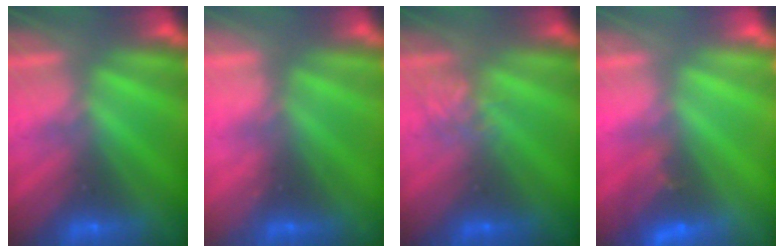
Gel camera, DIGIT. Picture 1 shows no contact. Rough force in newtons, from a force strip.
{"total": 2.2}
{"total": 2.1}
{"total": 2.7}